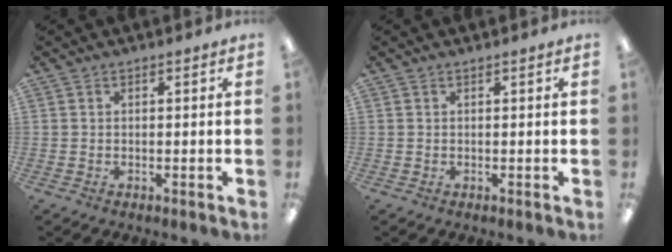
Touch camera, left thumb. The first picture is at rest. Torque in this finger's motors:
{"motor_torque": [0.00, 0.00, 0.00, 0.00, 0.00]}